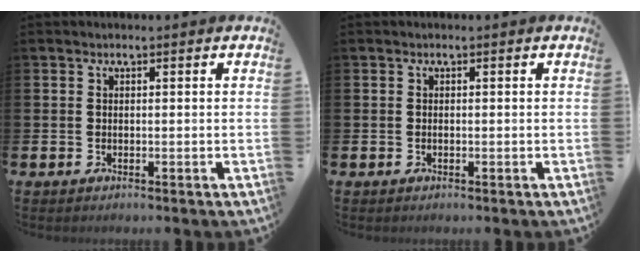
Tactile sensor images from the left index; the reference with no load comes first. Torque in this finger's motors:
{"motor_torque": [-0.07, -0.08, -0.11, -0.01]}